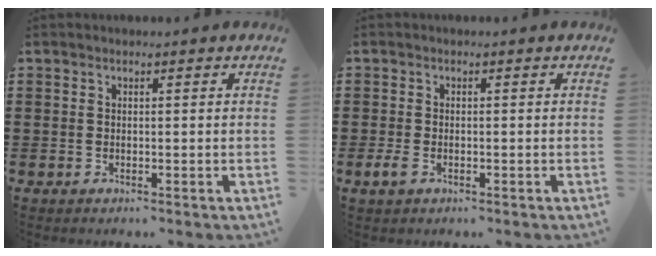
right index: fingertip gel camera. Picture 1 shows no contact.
{"total": 1.7, "force": [-0.8, 0.9, 1.2], "torque": [-0.040, -0.008, -0.020]}